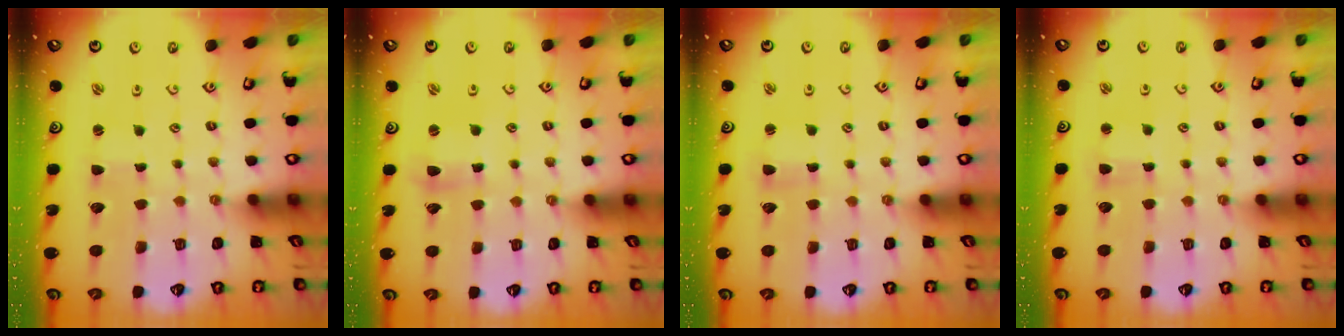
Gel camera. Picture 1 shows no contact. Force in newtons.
{"total": 3.2, "press": 3.1, "slide": 0.5}
{"total": 1.5, "press": 1.5, "slide": 0.3}
{"total": 2.7, "press": 2.6, "slide": 0.4}